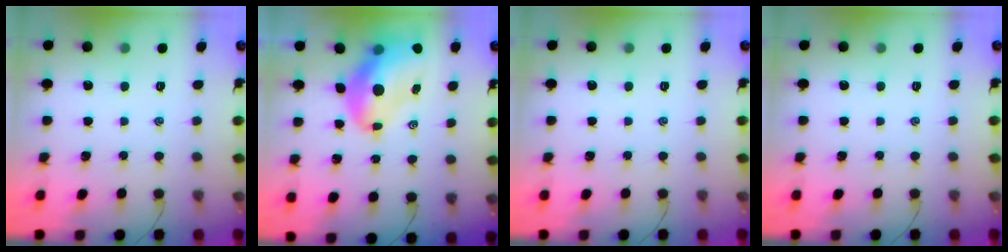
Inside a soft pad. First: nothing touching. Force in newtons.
{"total": 11.8, "press": 11.3, "slide": 3.4}
{"total": 0.0}
{"total": 0.0}